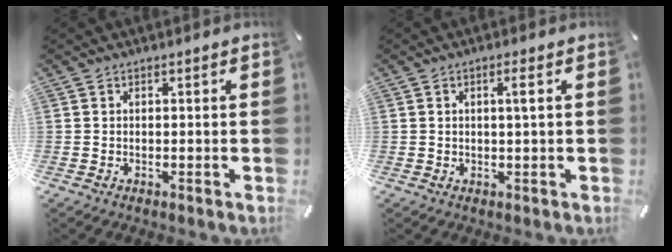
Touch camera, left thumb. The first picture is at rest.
{"total": 2.4, "force": [0.6, 0.3, 2.3], "torque": [-0.047, 0.003, 0.007]}